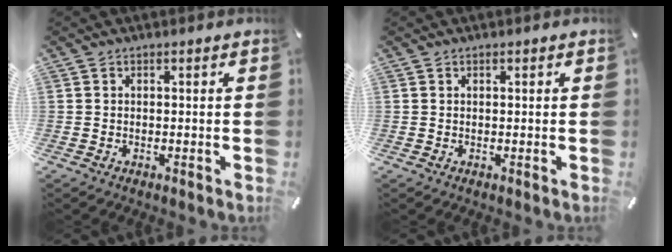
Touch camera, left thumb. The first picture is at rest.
{"total": 0.0}